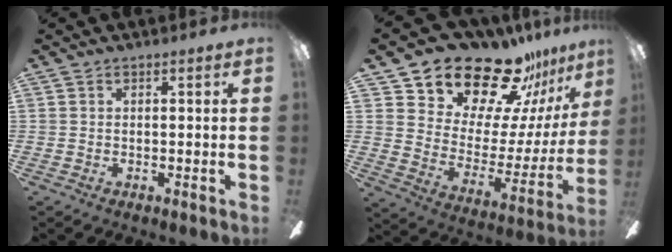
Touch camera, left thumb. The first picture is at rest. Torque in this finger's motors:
{"motor_torque": [0.45, 0.56, 1.05, -1.72, 0.10]}